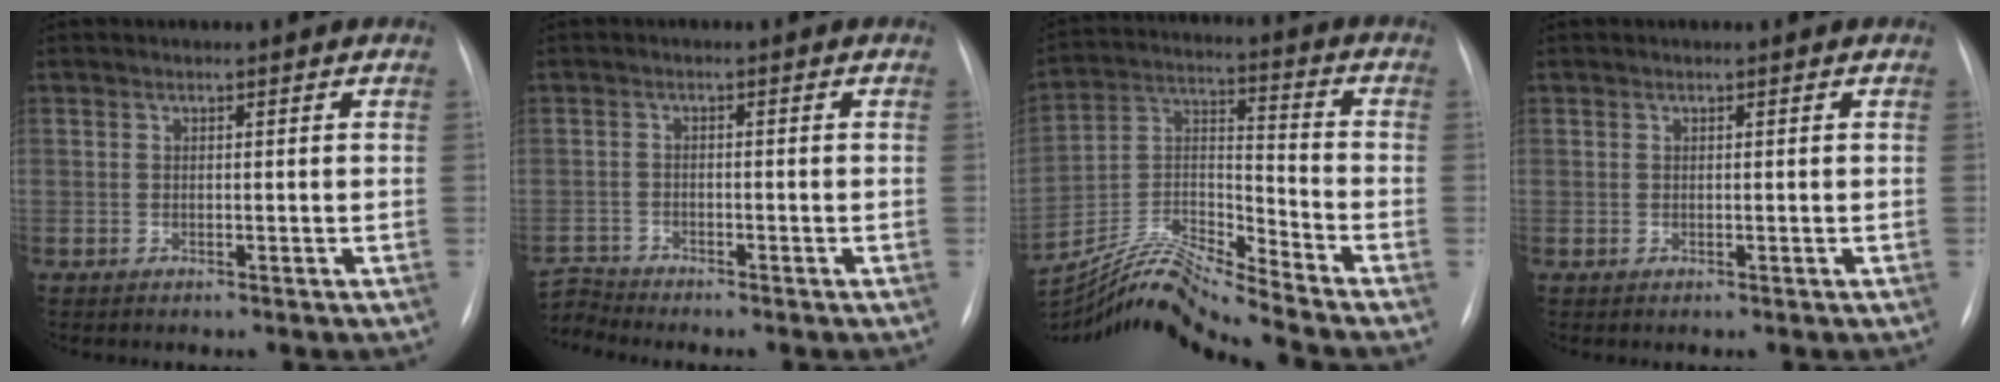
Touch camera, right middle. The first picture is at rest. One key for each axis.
{"total": 3.9, "fx": -3.7, "fy": -0.5, "fz": -0.9, "tx": 0.015, "ty": -0.010, "tz": -0.071}
{"total": 14.1, "fx": -13.3, "fy": -1.9, "fz": 4.1, "tx": -0.086, "ty": 0.019, "tz": -0.251}
{"total": 0.0}